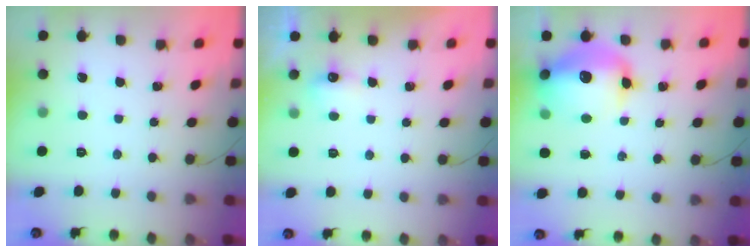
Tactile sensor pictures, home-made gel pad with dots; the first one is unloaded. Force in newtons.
{"total": 4.6, "press": 4.5, "slide": 0.9}
{"total": 15.6, "press": 15.0, "slide": 4.2}